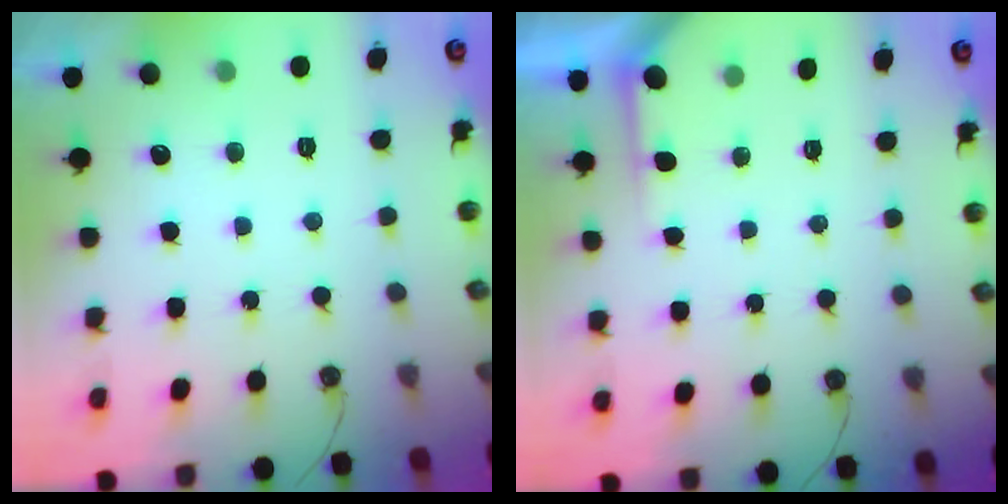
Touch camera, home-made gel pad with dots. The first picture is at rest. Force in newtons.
{"total": 2.2, "press": 2.2, "slide": 0.3}